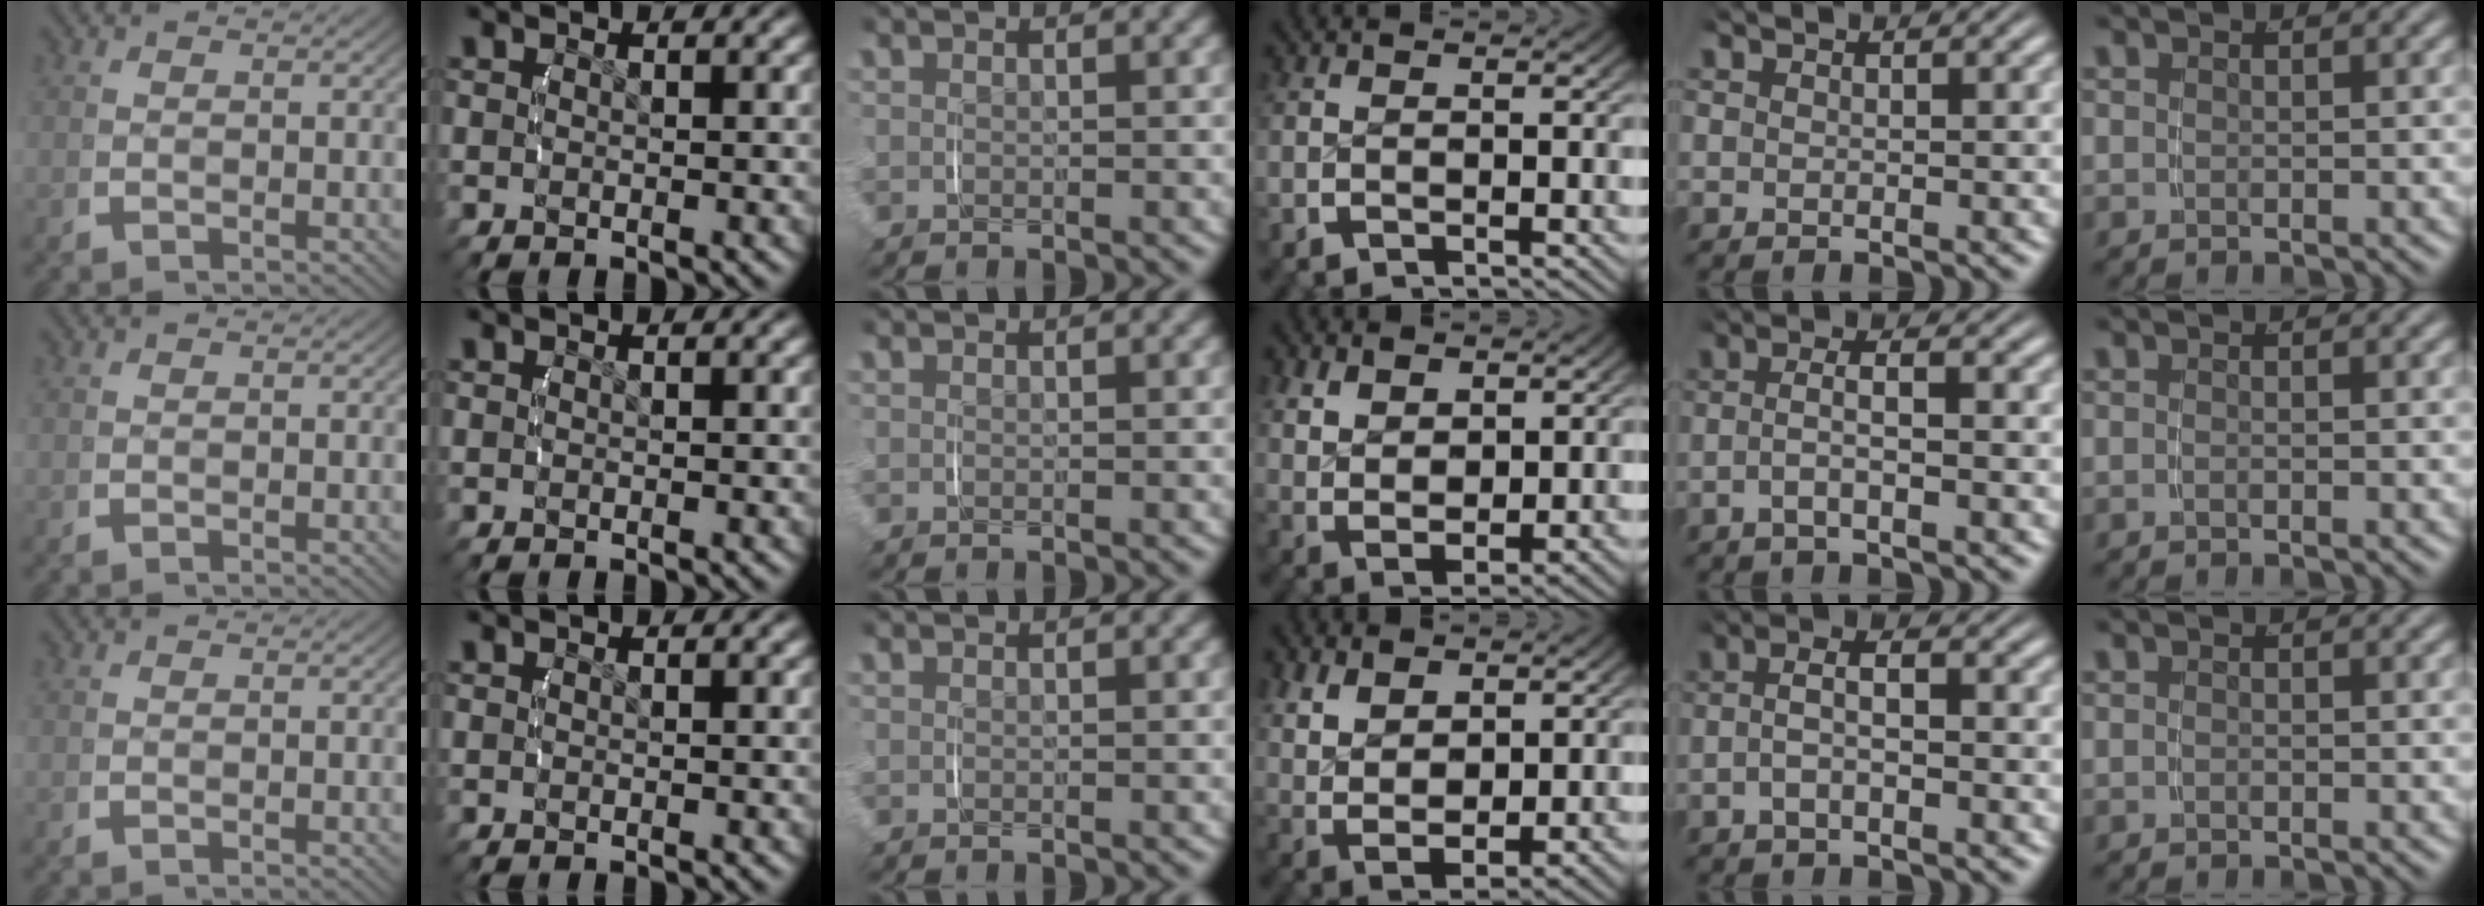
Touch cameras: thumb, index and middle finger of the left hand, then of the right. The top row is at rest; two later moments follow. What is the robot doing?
{"motion": "lift_and_place", "object": "scarf"}